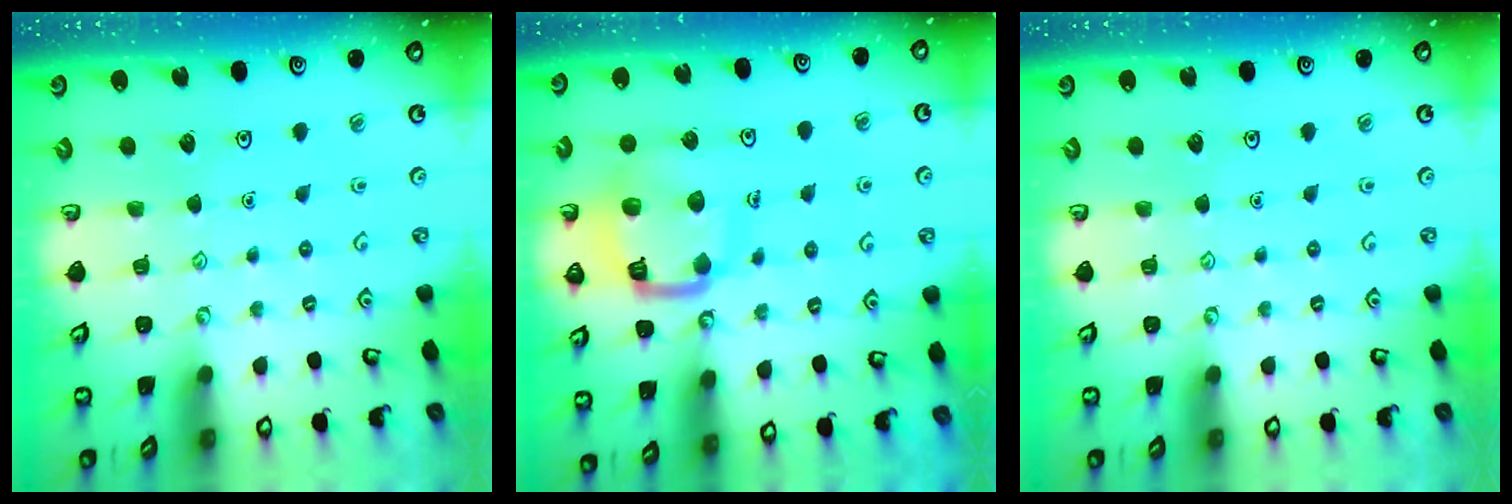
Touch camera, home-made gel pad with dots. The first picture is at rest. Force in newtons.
{"total": 14.3, "press": 14.3, "slide": 1.5}
{"total": 0.0}